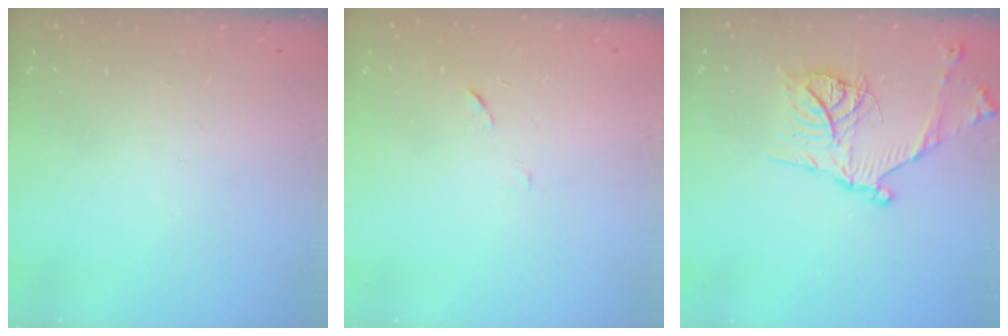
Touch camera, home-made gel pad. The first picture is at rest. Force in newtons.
{"total": 5.0, "press": 4.9, "slide": 0.6}
{"total": 18.1, "press": 18.0, "slide": 1.7}